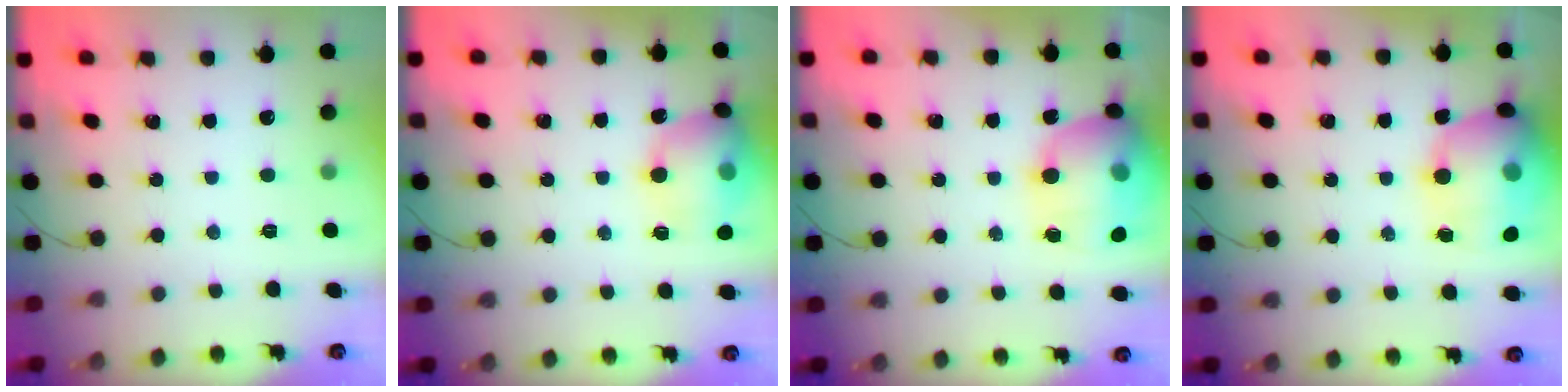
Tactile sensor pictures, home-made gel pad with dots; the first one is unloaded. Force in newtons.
{"total": 13.8, "press": 13.6, "slide": 1.8}
{"total": 20.0, "press": 19.7, "slide": 3.2}
{"total": 16.6, "press": 16.5, "slide": 1.7}